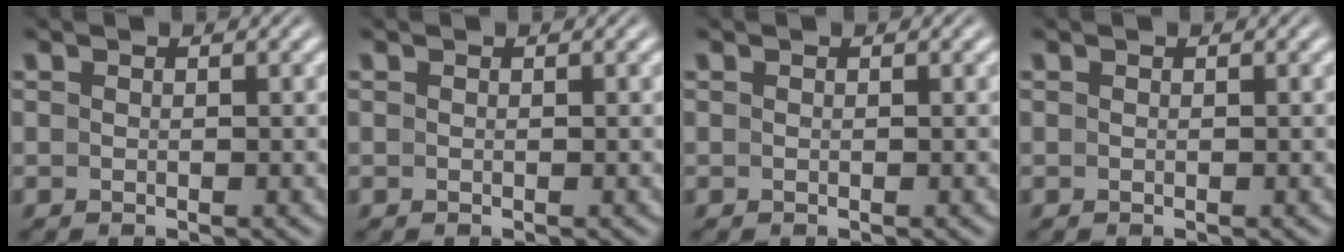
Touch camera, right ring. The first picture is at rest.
{"total": 0.0}
{"total": 0.0}
{"total": 0.0}